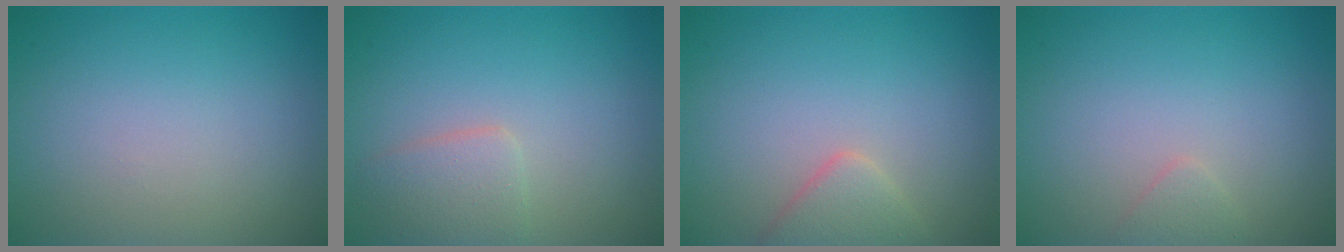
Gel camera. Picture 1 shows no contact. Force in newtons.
{"total": 2.4, "press": 2.4, "slide": 0.1}
{"total": 2.3, "press": 2.3, "slide": 0.2}
{"total": 0.8, "press": 0.8, "slide": 0.1}